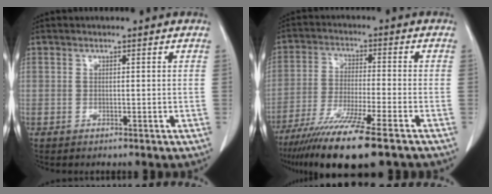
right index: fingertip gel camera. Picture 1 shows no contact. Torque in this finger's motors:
{"motor_torque": [1.09, -1.05, 0.83, 0.21]}